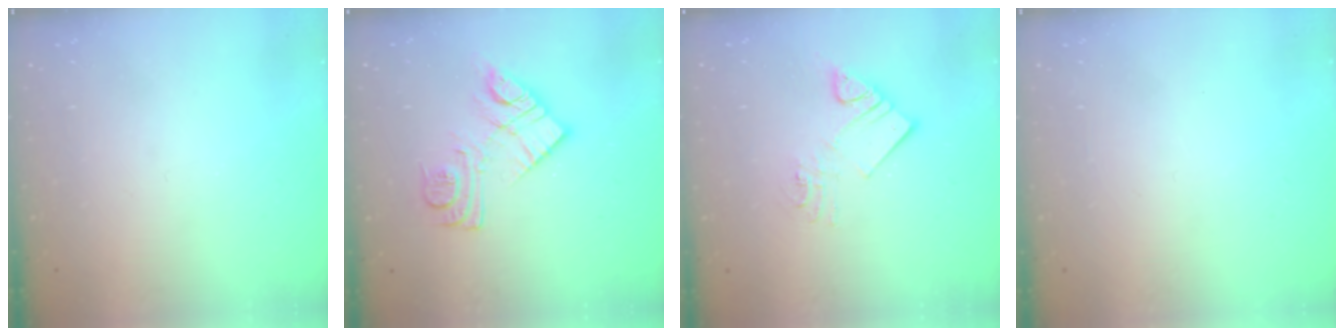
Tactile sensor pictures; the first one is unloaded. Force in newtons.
{"total": 11.8, "press": 11.8, "slide": 0.7}
{"total": 9.1, "press": 9.1, "slide": 0.5}
{"total": 1.8, "press": 1.8, "slide": 0.2}